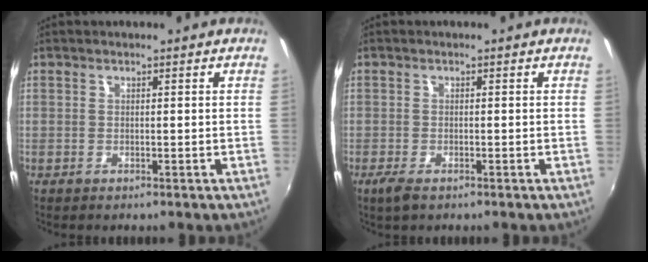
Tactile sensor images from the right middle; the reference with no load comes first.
{"total": 2.5, "force": [-1.6, 0.8, 1.8], "torque": [-0.037, -0.007, -0.029]}